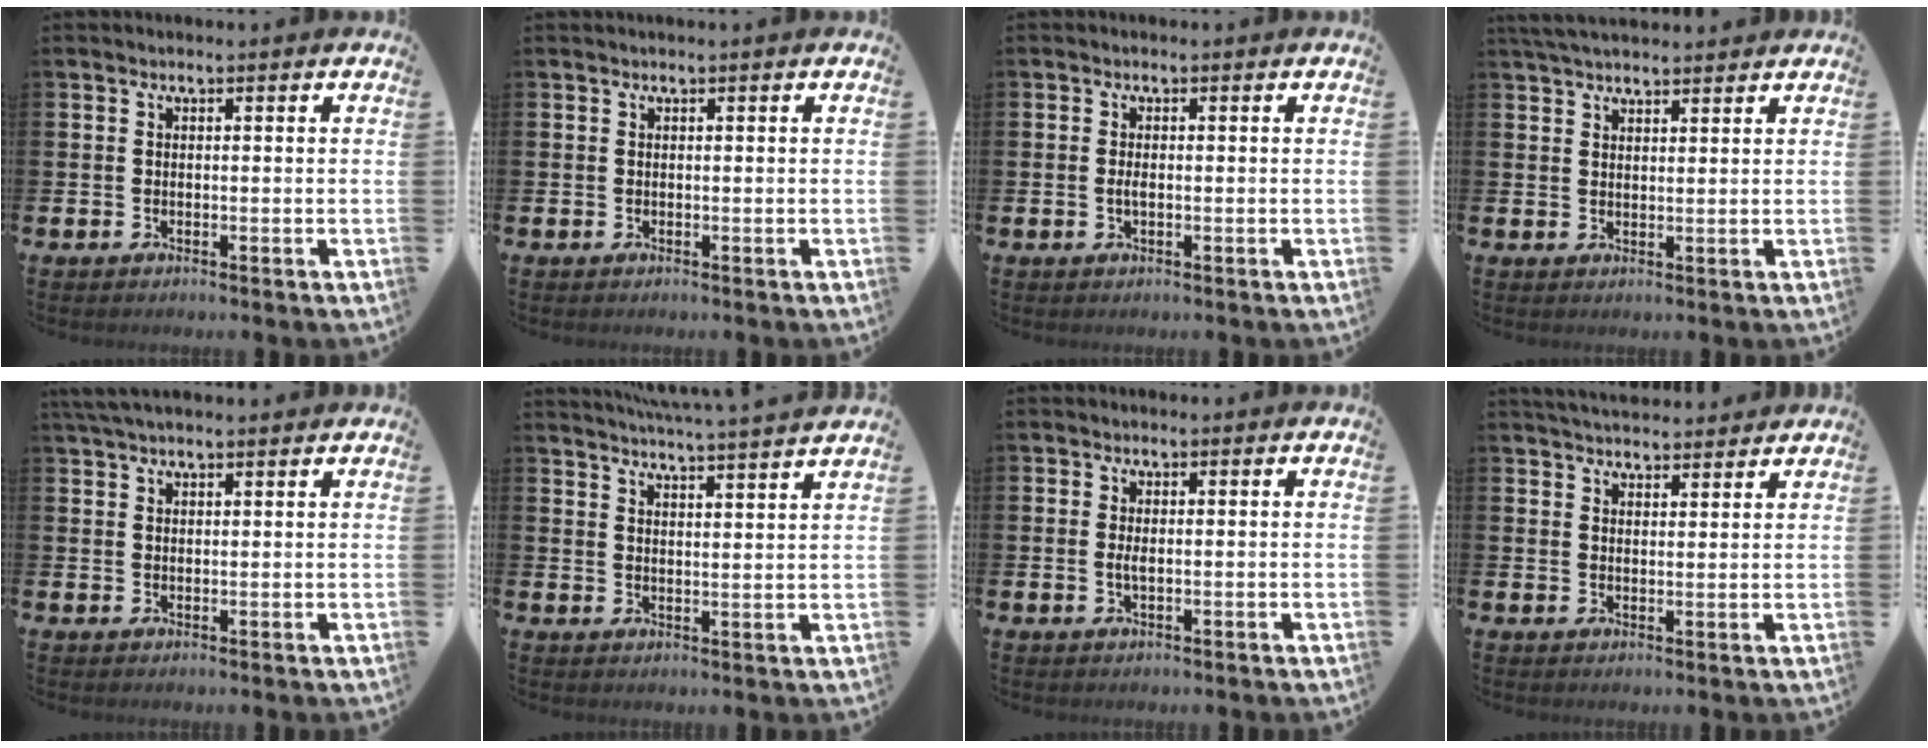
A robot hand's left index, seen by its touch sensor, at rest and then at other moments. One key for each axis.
{"total": 0.0}
{"total": 1.1, "fx": -0.1, "fy": 0.4, "fz": 1.0, "tx": -0.015, "ty": 0.000, "tz": -0.004}
{"total": 3.8, "fx": 3.6, "fy": 0.8, "fz": 1.1, "tx": -0.024, "ty": -0.009, "tz": 0.067}
{"total": 3.1, "fx": 2.8, "fy": 0.6, "fz": 1.3, "tx": -0.028, "ty": -0.001, "tz": 0.051}
{"total": 5.0, "fx": 4.8, "fy": -1.1, "fz": 0.6, "tx": -0.022, "ty": -0.034, "tz": 0.084}
{"total": 1.3, "fx": 0.0, "fy": 0.5, "fz": 1.3, "tx": -0.019, "ty": 0.000, "tz": -0.002}
{"total": 3.9, "fx": 3.8, "fy": 0.5, "fz": 0.3, "tx": -0.010, "ty": -0.018, "tz": 0.071}